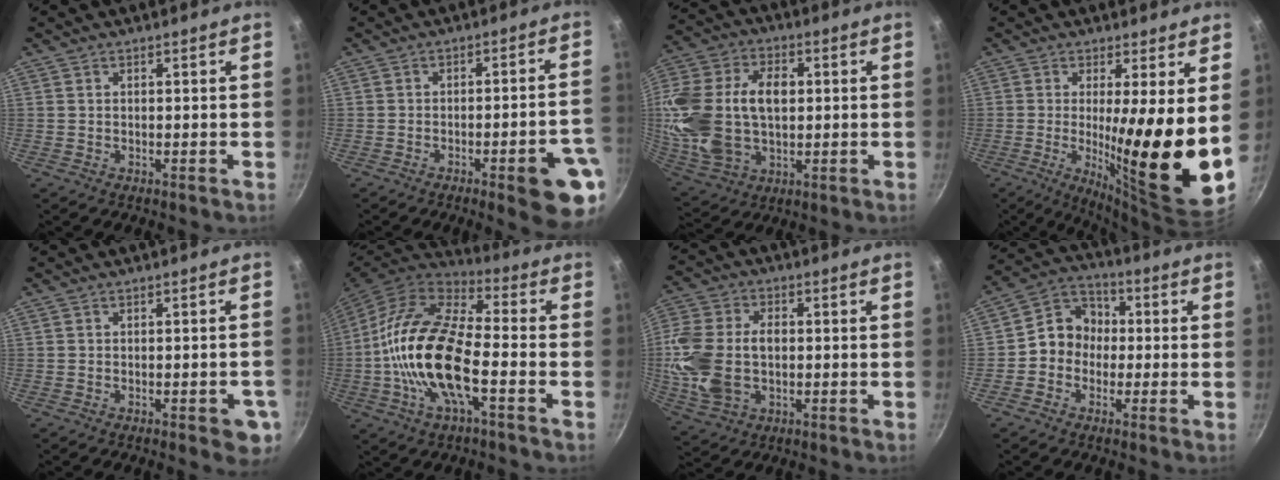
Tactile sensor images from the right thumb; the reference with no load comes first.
{"total": 11.9, "force": [-5.2, 2.5, 10.5], "torque": [-0.104, 0.036, -0.060]}
{"total": 22.9, "force": [1.7, 15.2, 17.0], "torque": [-0.345, 0.021, 0.037]}
{"total": 16.2, "force": [0.3, 2.1, 16.1], "torque": [-0.235, -0.040, 0.008]}
{"total": 5.6, "force": [-2.1, 2.2, 4.7], "torque": [-0.040, 0.006, -0.024]}
{"total": 19.6, "force": [-4.2, 8.1, 17.3], "torque": [-0.327, 0.030, -0.097]}
{"total": 14.7, "force": [-0.7, 10.0, 10.7], "torque": [-0.215, 0.017, -0.013]}
{"total": 8.7, "force": [-0.8, 7.8, 4.0], "torque": [-0.025, 0.031, -0.037]}